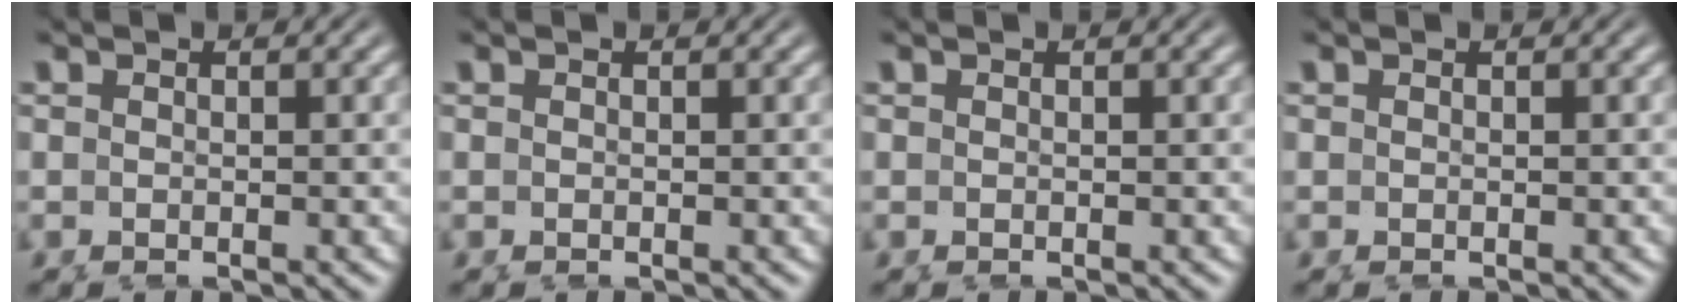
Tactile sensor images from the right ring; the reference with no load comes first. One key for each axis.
{"total": 0.0}
{"total": 0.0}
{"total": 0.0}